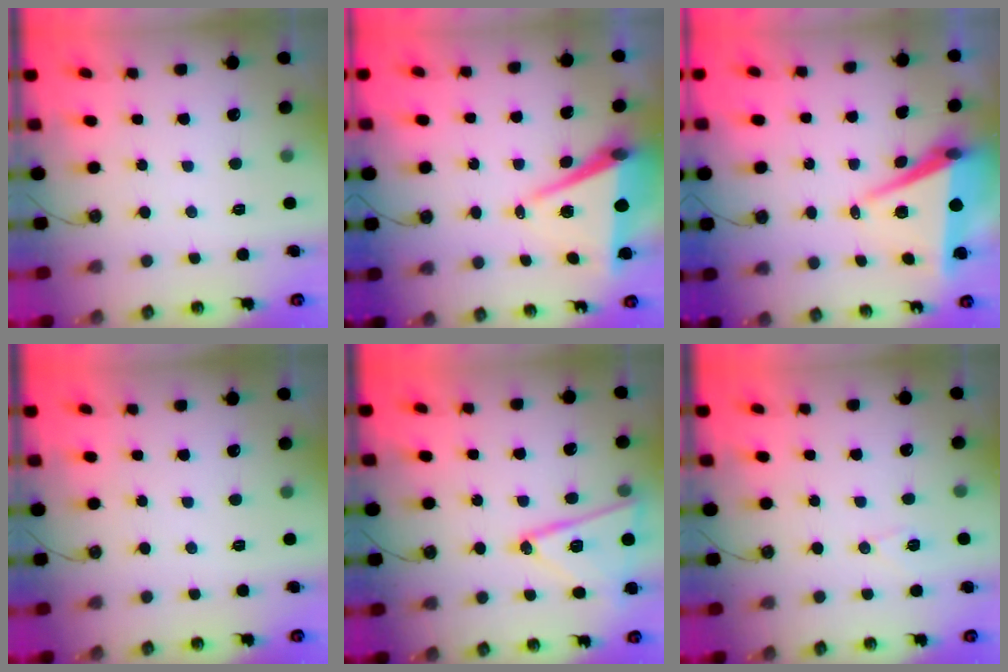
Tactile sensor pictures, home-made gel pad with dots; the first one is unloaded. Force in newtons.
{"total": 8.3, "press": 6.9, "slide": 4.5}
{"total": 8.7, "press": 7.5, "slide": 4.3}
{"total": 0.0}
{"total": 16.2, "press": 16.1, "slide": 1.3}
{"total": 6.6, "press": 6.5, "slide": 1.1}